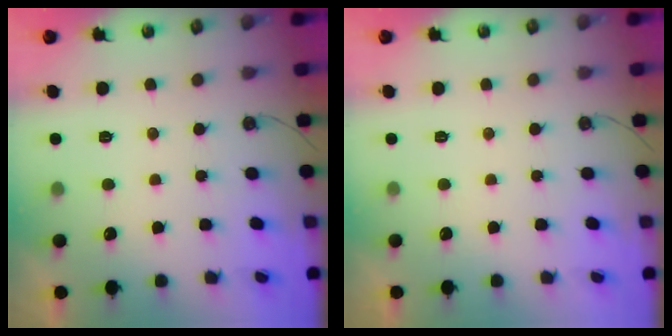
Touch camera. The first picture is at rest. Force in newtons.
{"total": 0.0}